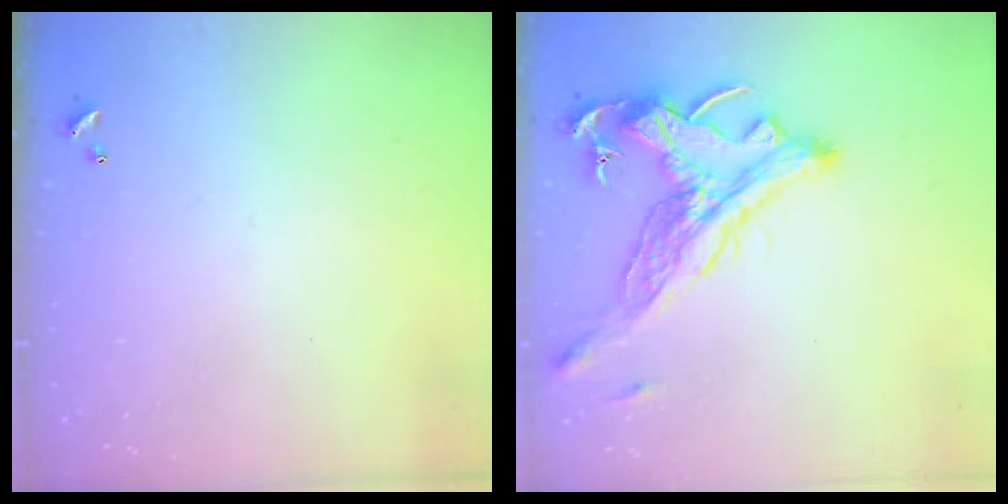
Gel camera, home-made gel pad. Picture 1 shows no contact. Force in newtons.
{"total": 5.4, "press": 5.1, "slide": 1.8}